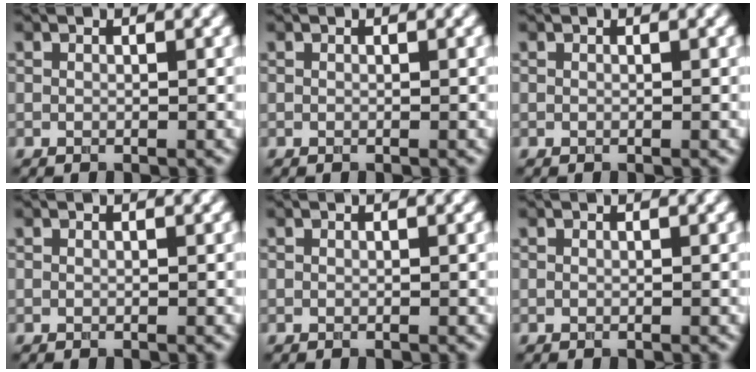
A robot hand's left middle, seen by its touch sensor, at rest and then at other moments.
{"total": 0.0}
{"total": 0.0}
{"total": 0.0}
{"total": 0.0}
{"total": 0.0}